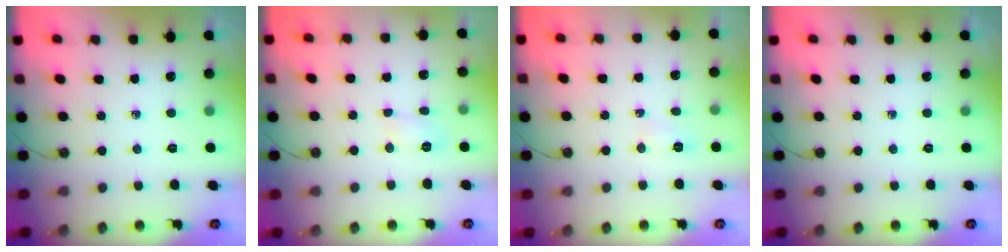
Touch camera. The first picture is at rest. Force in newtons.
{"total": 3.8, "press": 3.8, "slide": 0.3}
{"total": 11.5, "press": 5.4, "slide": 10.1}
{"total": 0.0}